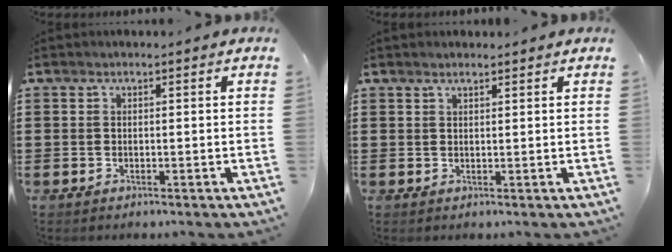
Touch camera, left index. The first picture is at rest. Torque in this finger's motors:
{"motor_torque": [0.08, 0.02, 0.18, 0.01]}